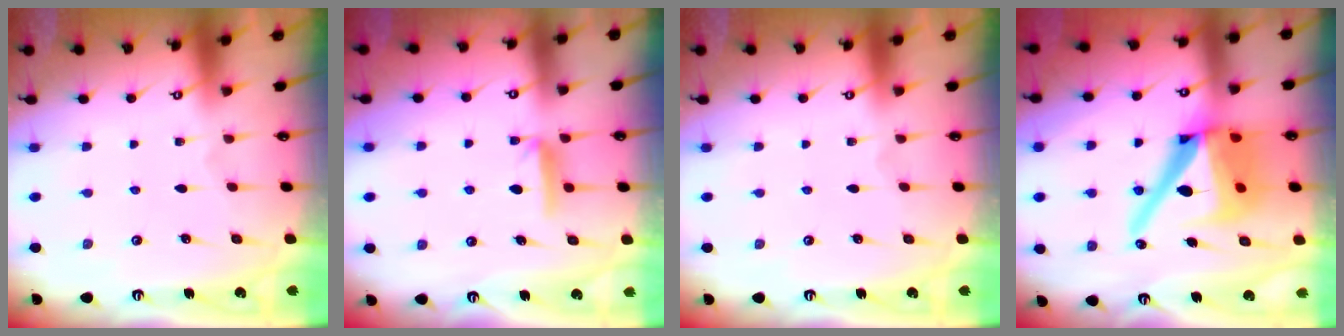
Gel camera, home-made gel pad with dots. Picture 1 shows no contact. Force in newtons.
{"total": 5.7, "press": 5.7, "slide": 0.5}
{"total": 0.0}
{"total": 20.2, "press": 20.0, "slide": 2.6}